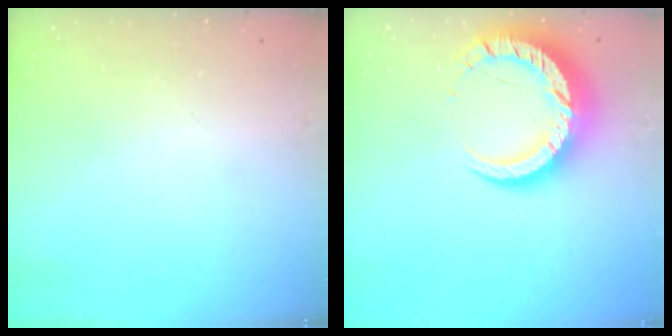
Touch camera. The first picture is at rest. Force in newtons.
{"total": 12.7, "press": 12.7, "slide": 0.8}